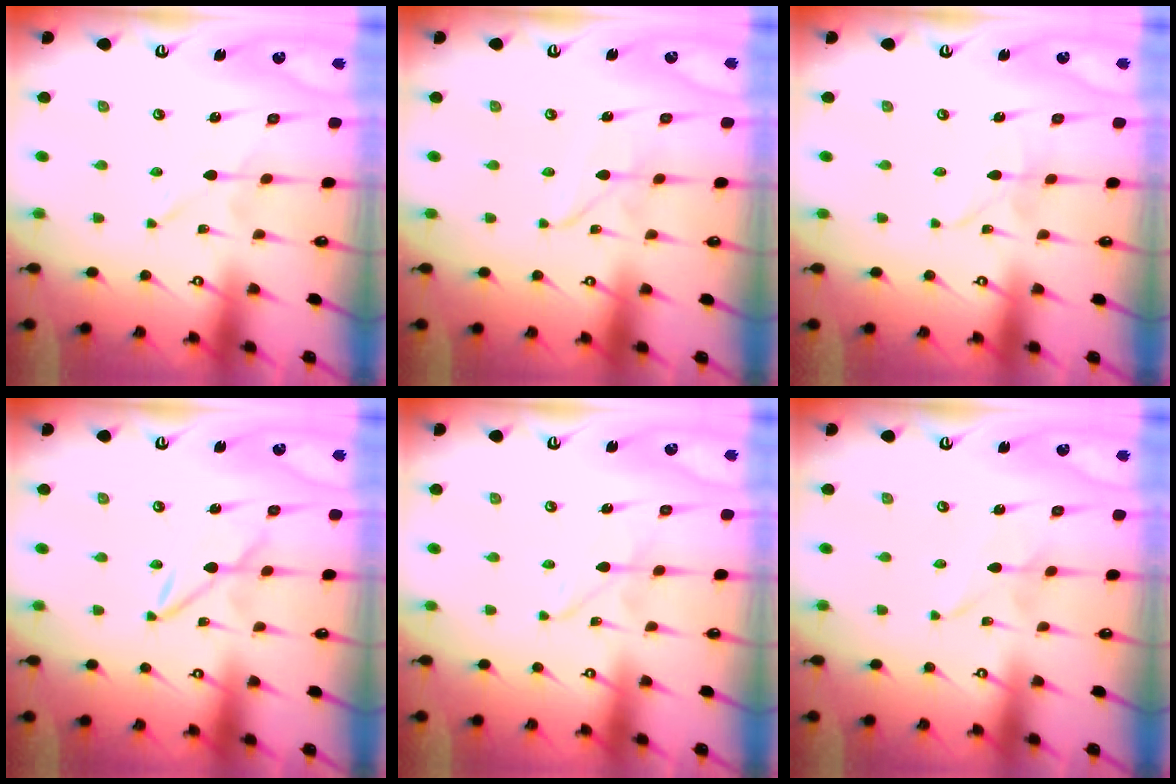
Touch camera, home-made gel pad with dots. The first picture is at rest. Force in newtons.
{"total": 2.0, "press": 2.0, "slide": 0.2}
{"total": 3.6, "press": 3.6, "slide": 0.2}
{"total": 2.9, "press": 2.9, "slide": 0.3}
{"total": 2.2, "press": 2.2, "slide": 0.1}
{"total": 1.0, "press": 1.0, "slide": 0.2}